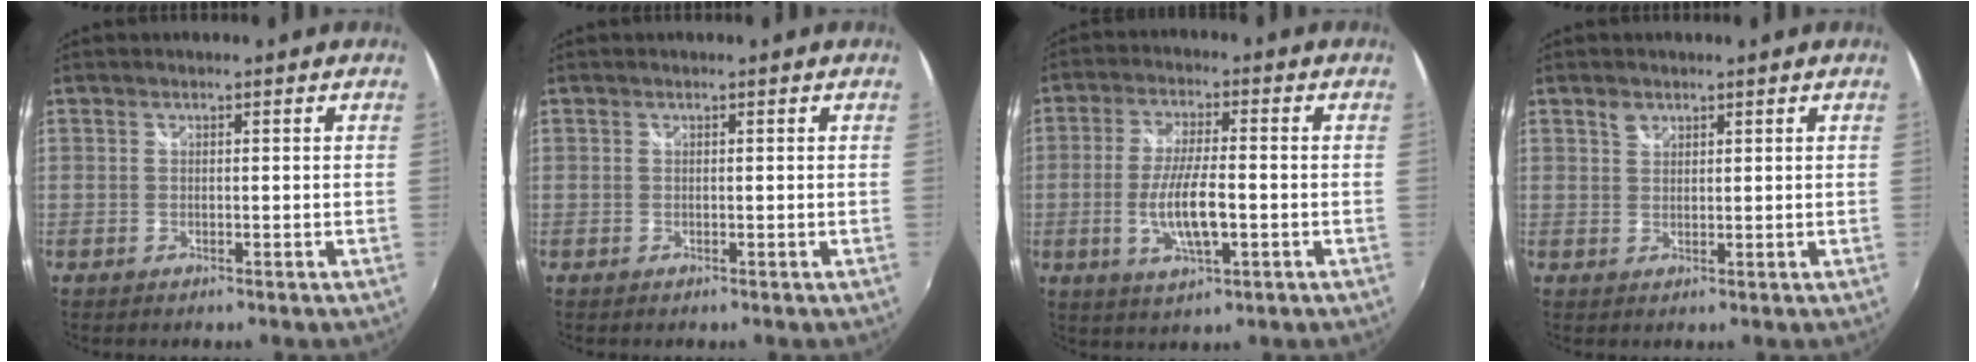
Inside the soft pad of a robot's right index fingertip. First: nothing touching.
{"total": 0.0}
{"total": 9.4, "force": [-2.2, 2.4, 8.8], "torque": [-0.174, -0.008, -0.039]}
{"total": 1.8, "force": [1.2, 1.1, 0.6], "torque": [-0.008, 0.002, 0.021]}